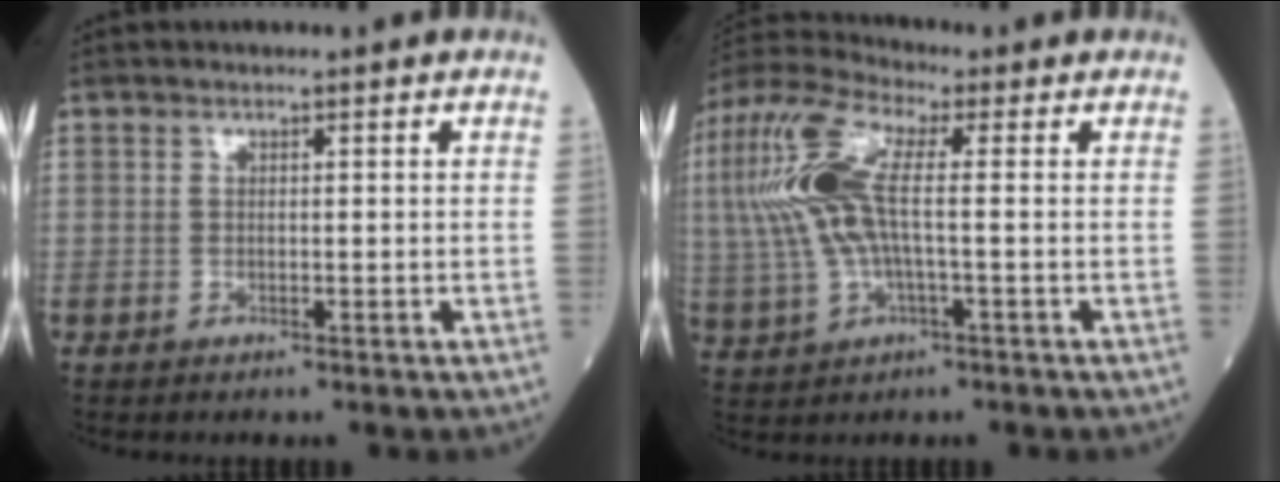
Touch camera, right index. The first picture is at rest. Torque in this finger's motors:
{"motor_torque": [1.41, 0.73, 0.68, 0.21]}